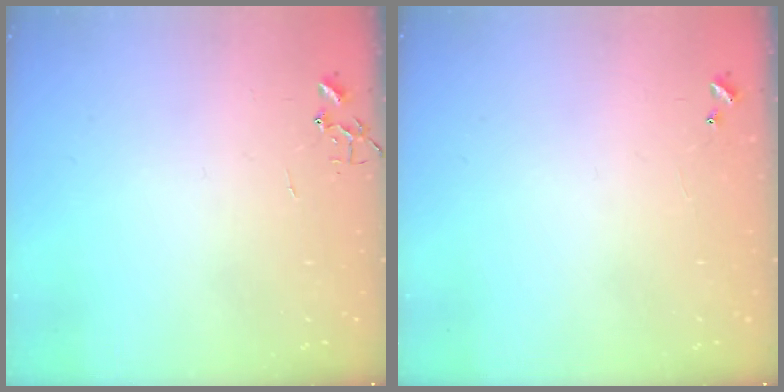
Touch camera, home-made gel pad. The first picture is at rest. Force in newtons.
{"total": 5.0, "press": 5.0, "slide": 0.6}